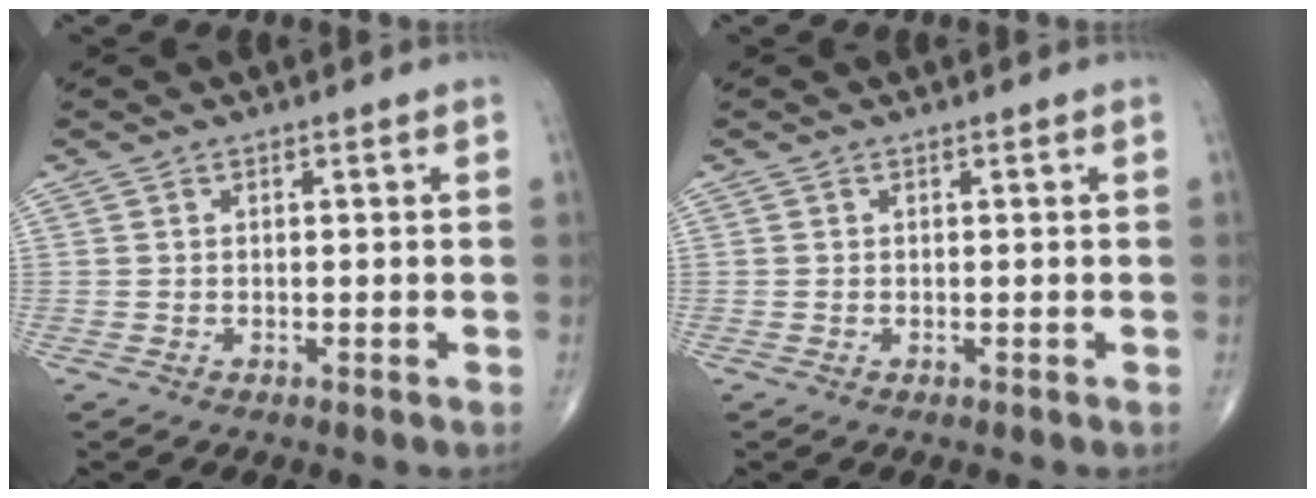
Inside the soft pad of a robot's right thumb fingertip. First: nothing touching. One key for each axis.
{"total": 0.0}